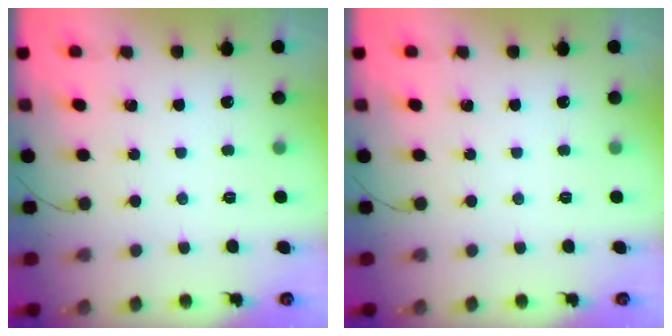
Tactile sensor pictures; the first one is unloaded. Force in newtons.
{"total": 0.0}